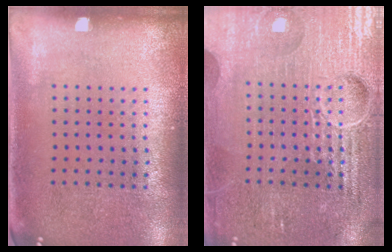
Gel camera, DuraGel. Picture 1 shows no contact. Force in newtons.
{"total": 7.2, "press": 7.1, "slide": 0.9}